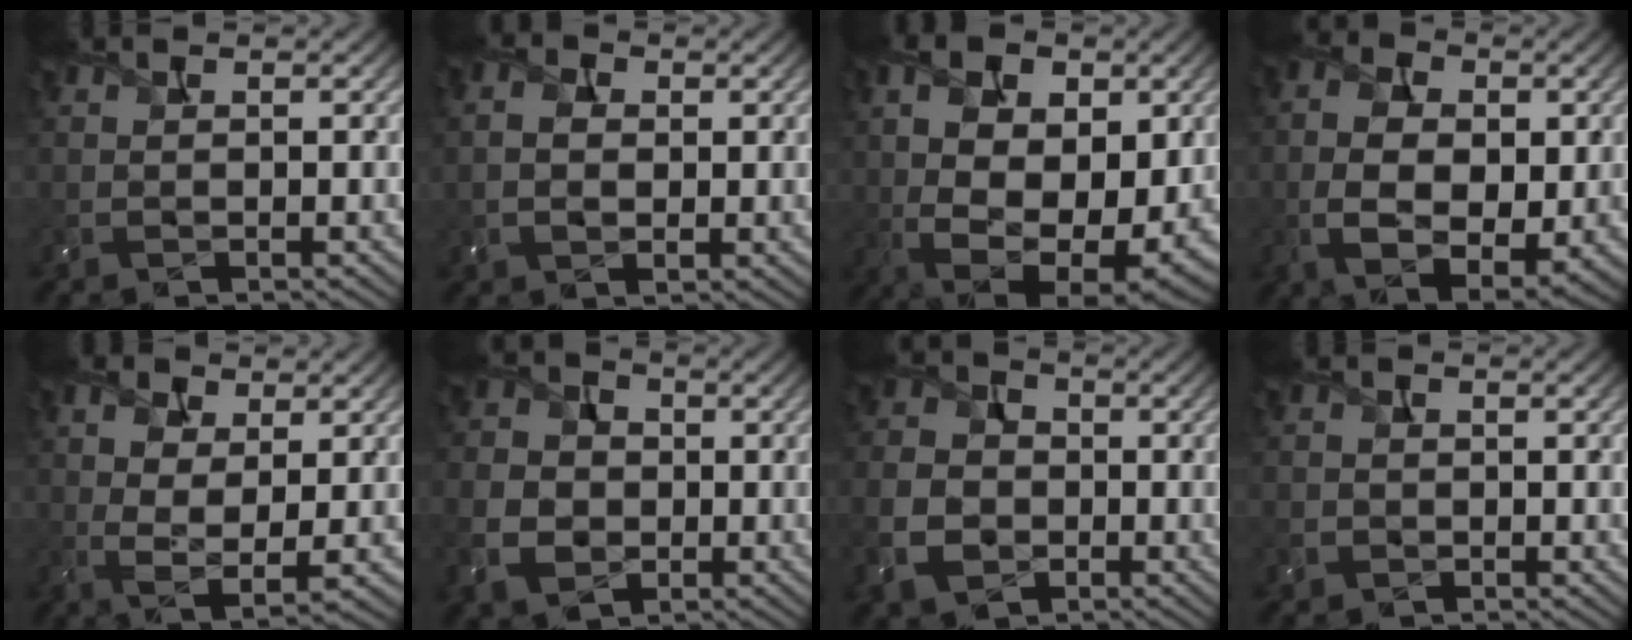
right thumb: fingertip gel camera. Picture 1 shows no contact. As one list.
[{"total": 4.1, "force": [0.4, 2.8, 2.9], "torque": [-0.055, 0.004, 0.000]}, {"total": 15.0, "force": [1.5, 8.9, 12.0], "torque": [-0.205, -0.004, 0.030]}, {"total": 10.2, "force": [-0.5, 6.6, 7.8], "torque": [-0.170, -0.003, -0.006]}, {"total": 5.3, "force": [1.3, 2.2, 4.6], "torque": [-0.103, 0.001, 0.021]}, {"total": 7.3, "force": [-1.6, 6.1, 3.6], "torque": [-0.101, -0.021, -0.041]}, {"total": 7.3, "force": [-2.5, 5.7, 3.7], "torque": [-0.107, -0.021, -0.057]}, {"total": 1.5, "force": [-0.6, 1.4, 0.4], "torque": [-0.003, -0.002, -0.015]}]